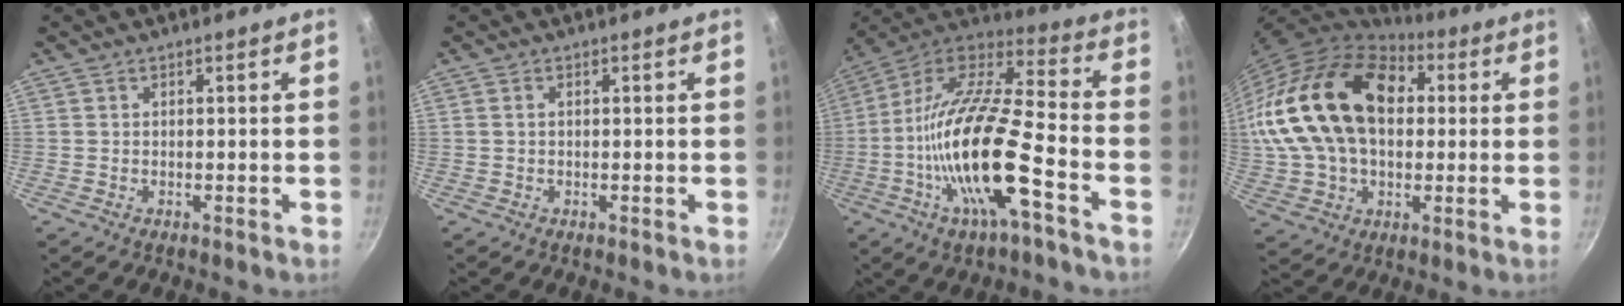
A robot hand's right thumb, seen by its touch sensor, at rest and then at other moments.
{"total": 0.7, "force": [0.1, 0.4, 0.5], "torque": [-0.010, 0.003, 0.001]}
{"total": 22.7, "force": [-7.3, 6.5, 20.5], "torque": [-0.376, 0.035, -0.151]}
{"total": 27.9, "force": [4.3, 18.8, 20.2], "torque": [-0.372, 0.042, 0.074]}